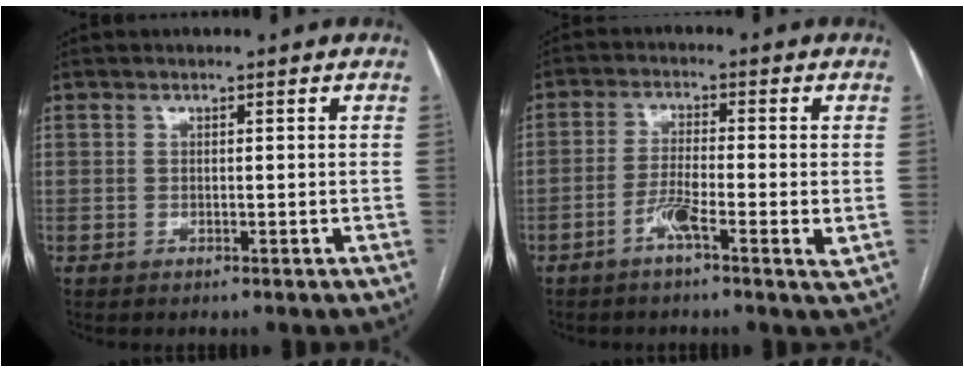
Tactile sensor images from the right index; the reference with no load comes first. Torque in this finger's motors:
{"motor_torque": [0.11, 0.15, 0.00, 0.03]}